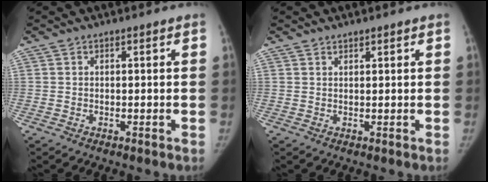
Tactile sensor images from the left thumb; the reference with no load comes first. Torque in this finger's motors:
{"motor_torque": [-0.16, -0.07, 0.02, 0.14, -0.03]}